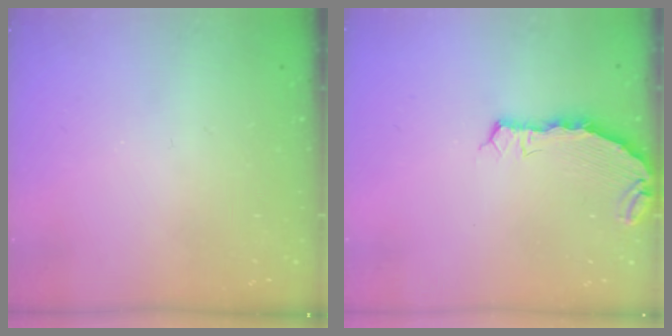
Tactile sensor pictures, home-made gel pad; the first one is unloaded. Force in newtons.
{"total": 6.8, "press": 5.8, "slide": 3.7}